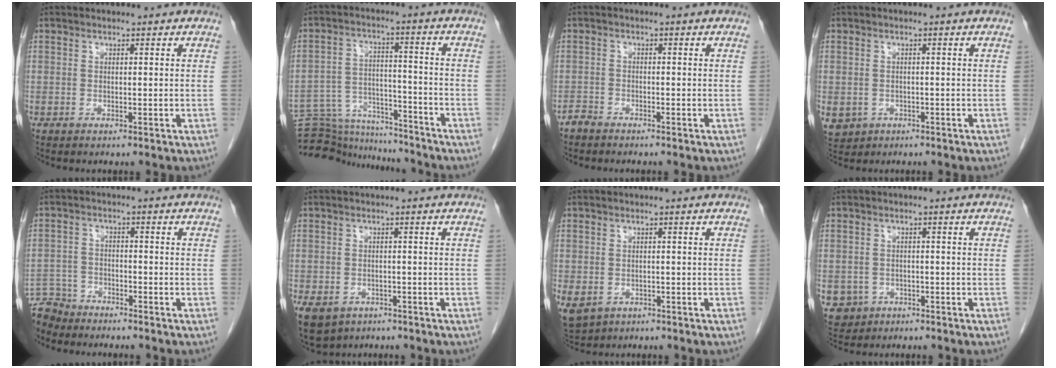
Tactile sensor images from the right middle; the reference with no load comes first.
{"total": 14.7, "force": [-14.2, 2.7, 2.3], "torque": [-0.045, 0.028, -0.218]}
{"total": 1.7, "force": [-1.6, 0.5, 0.1], "torque": [-0.004, -0.001, -0.030]}
{"total": 6.3, "force": [-2.6, 5.4, 1.9], "torque": [-0.052, -0.003, -0.033]}
{"total": 5.9, "force": [-5.6, 1.8, -0.5], "torque": [0.015, -0.003, -0.107]}
{"total": 12.9, "force": [-6.8, 9.8, 4.9], "torque": [-0.151, -0.016, -0.086]}
{"total": 10.1, "force": [-4.4, 8.1, 4.0], "torque": [-0.125, -0.013, -0.054]}
{"total": 4.9, "force": [-2.2, 4.4, 0.7], "torque": [-0.017, 0.005, -0.030]}